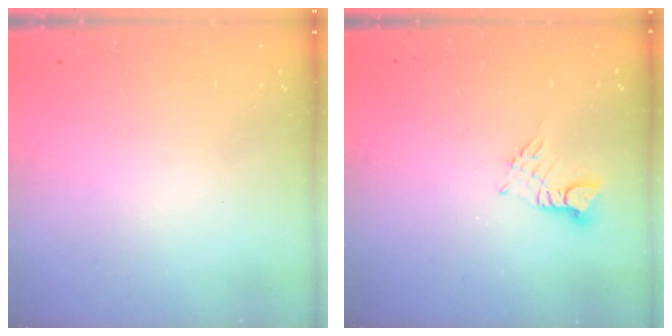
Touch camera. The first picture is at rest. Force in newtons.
{"total": 2.5, "press": 2.5, "slide": 0.4}